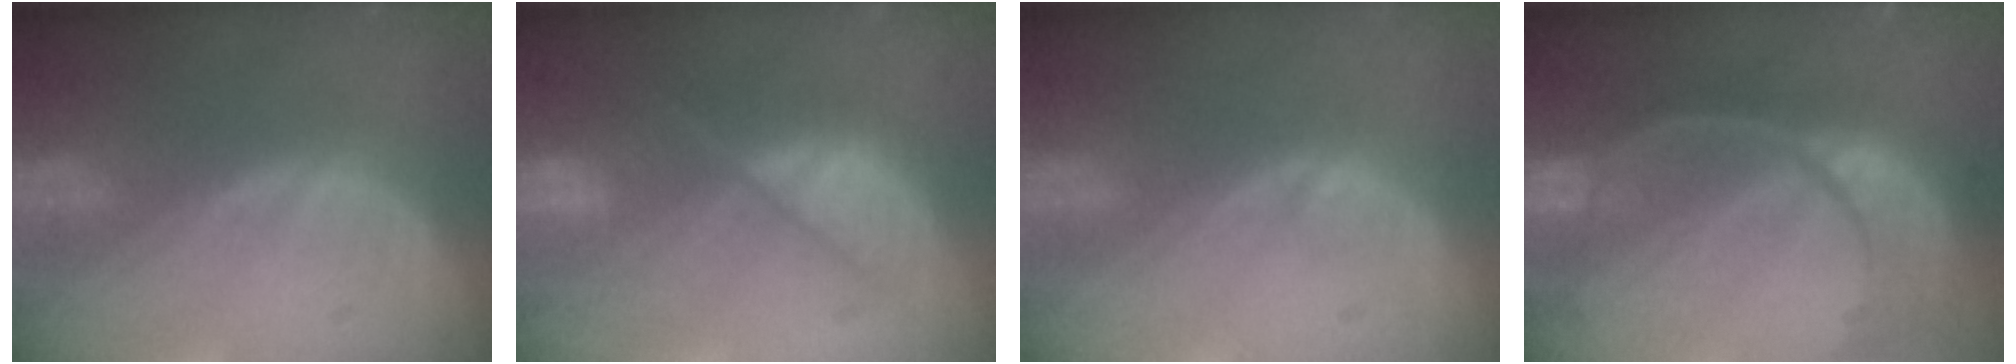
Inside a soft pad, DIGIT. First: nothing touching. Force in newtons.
{"total": 7.4, "press": 7.3, "slide": 1.3}
{"total": 0.5, "press": 0.5, "slide": 0.1}
{"total": 11.2, "press": 9.4, "slide": 6.1}